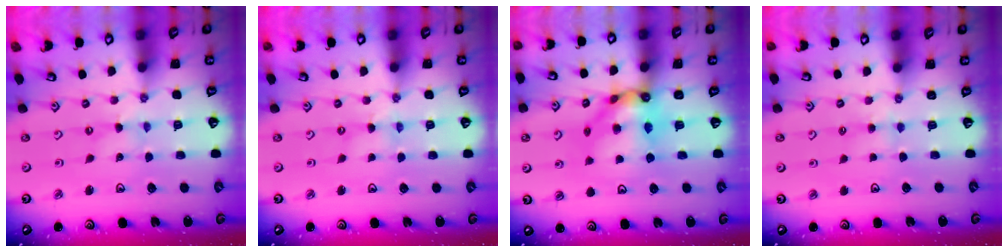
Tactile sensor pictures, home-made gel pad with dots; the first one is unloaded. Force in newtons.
{"total": 1.7, "press": 1.7, "slide": 0.2}
{"total": 10.9, "press": 10.9, "slide": 1.1}
{"total": 3.7, "press": 3.6, "slide": 0.4}